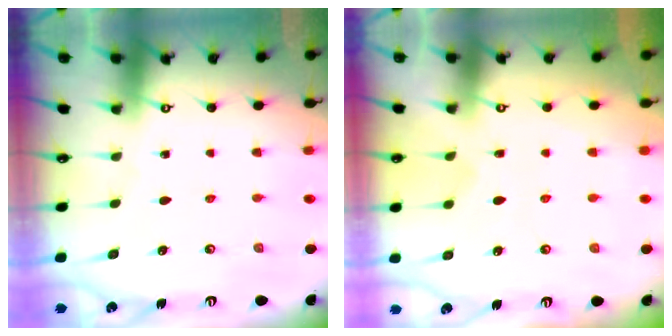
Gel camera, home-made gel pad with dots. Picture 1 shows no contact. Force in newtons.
{"total": 2.2, "press": 1.9, "slide": 1.1}